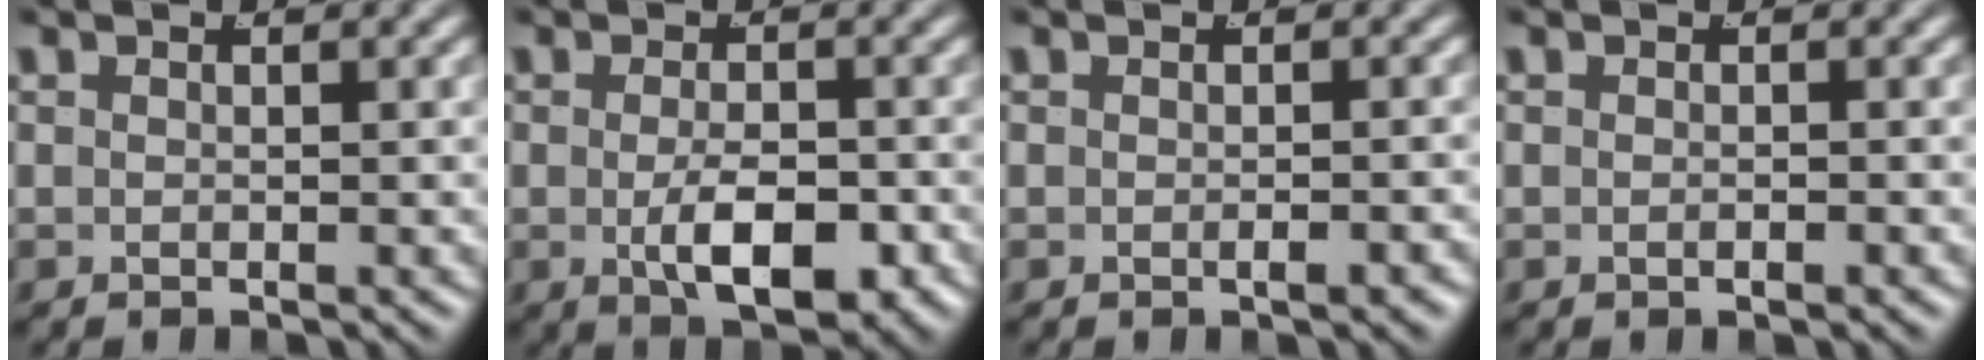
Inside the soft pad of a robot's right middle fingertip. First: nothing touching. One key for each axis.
{"total": 5.4, "fx": -1.6, "fy": 2.1, "fz": 4.7, "tx": -0.068, "ty": -0.017, "tz": -0.016}
{"total": 0.9, "fx": -0.6, "fy": 0.1, "fz": 0.7, "tx": -0.009, "ty": 0.005, "tz": -0.012}
{"total": 0.6, "fx": -0.4, "fy": 0.1, "fz": 0.4, "tx": -0.009, "ty": 0.001, "tz": -0.007}